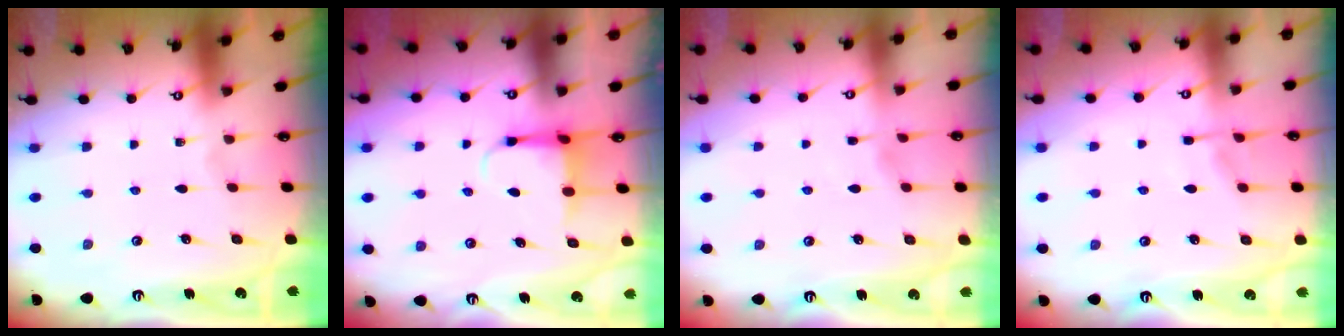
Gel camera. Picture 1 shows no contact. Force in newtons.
{"total": 4.6, "press": 4.4, "slide": 1.1}
{"total": 1.6, "press": 1.5, "slide": 0.4}
{"total": 3.5, "press": 3.5, "slide": 0.7}